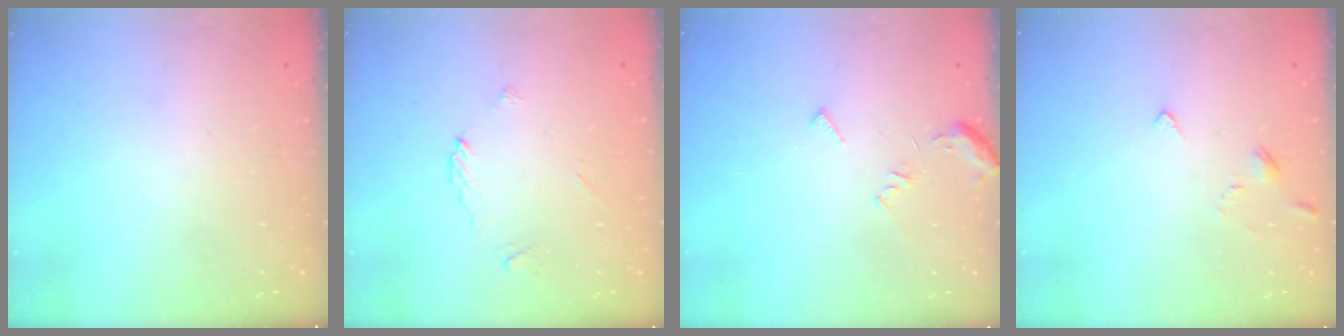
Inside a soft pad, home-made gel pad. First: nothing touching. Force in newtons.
{"total": 2.7, "press": 2.7, "slide": 0.2}
{"total": 5.8, "press": 5.8, "slide": 0.5}
{"total": 3.2, "press": 3.1, "slide": 0.6}